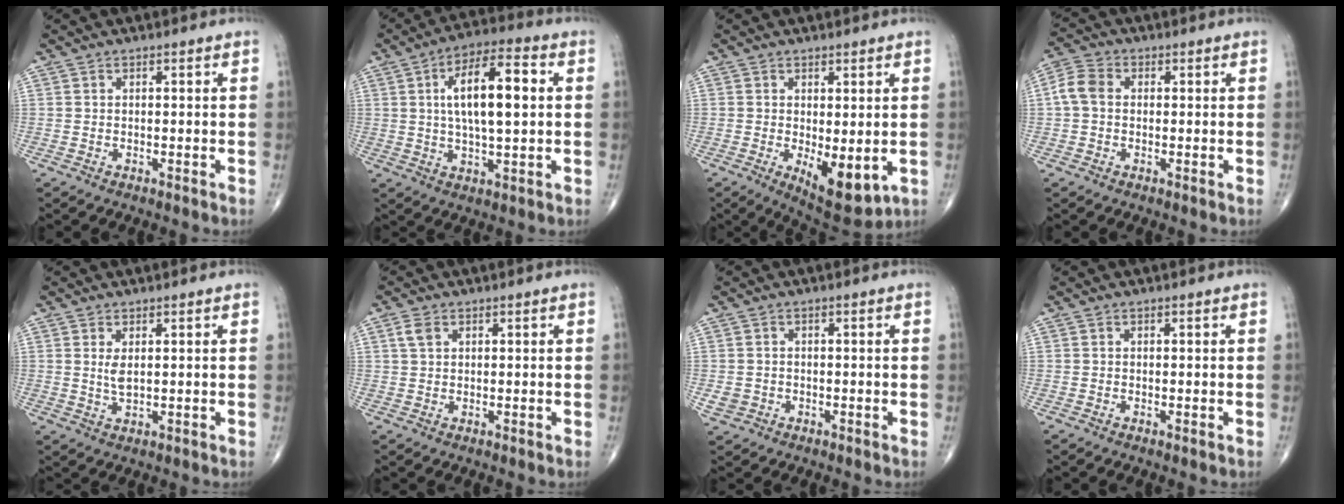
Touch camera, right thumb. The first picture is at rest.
{"total": 13.9, "force": [2.3, 5.0, 12.8], "torque": [-0.211, 0.013, 0.034]}
{"total": 8.8, "force": [-1.6, 3.7, 7.8], "torque": [-0.102, -0.022, -0.013]}
{"total": 4.9, "force": [0.2, 3.7, 3.3], "torque": [-0.071, 0.017, -0.003]}
{"total": 2.6, "force": [0.7, 1.0, 2.3], "torque": [-0.045, -0.009, 0.018]}
{"total": 2.3, "force": [1.0, 1.5, 1.5], "torque": [-0.030, 0.006, 0.021]}
{"total": 2.4, "force": [-0.6, 2.2, 0.8], "torque": [-0.006, 0.007, -0.006]}
{"total": 0.0}